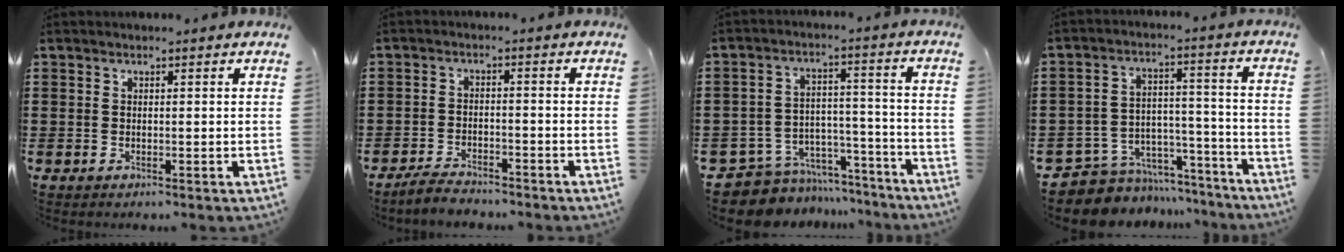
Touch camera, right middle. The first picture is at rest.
{"total": 3.3, "force": [-3.2, 0.5, 0.5], "torque": [-0.014, 0.006, -0.067]}
{"total": 7.7, "force": [-7.0, 3.0, 0.7], "torque": [-0.022, 0.017, -0.135]}
{"total": 6.3, "force": [-5.6, 2.9, 0.2], "torque": [-0.013, 0.011, -0.108]}